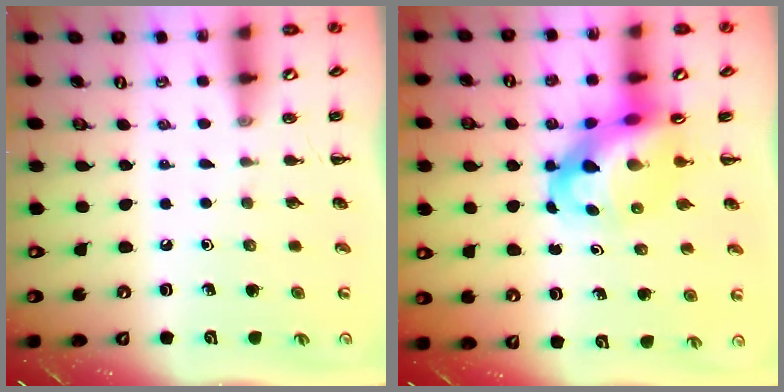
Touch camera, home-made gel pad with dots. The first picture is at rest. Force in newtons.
{"total": 8.8, "press": 8.3, "slide": 2.9}